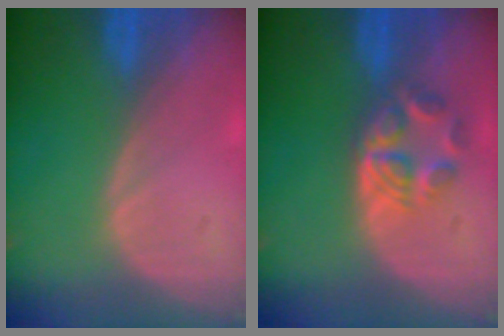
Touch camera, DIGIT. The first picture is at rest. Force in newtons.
{"total": 6.0, "press": 5.0, "slide": 3.3}